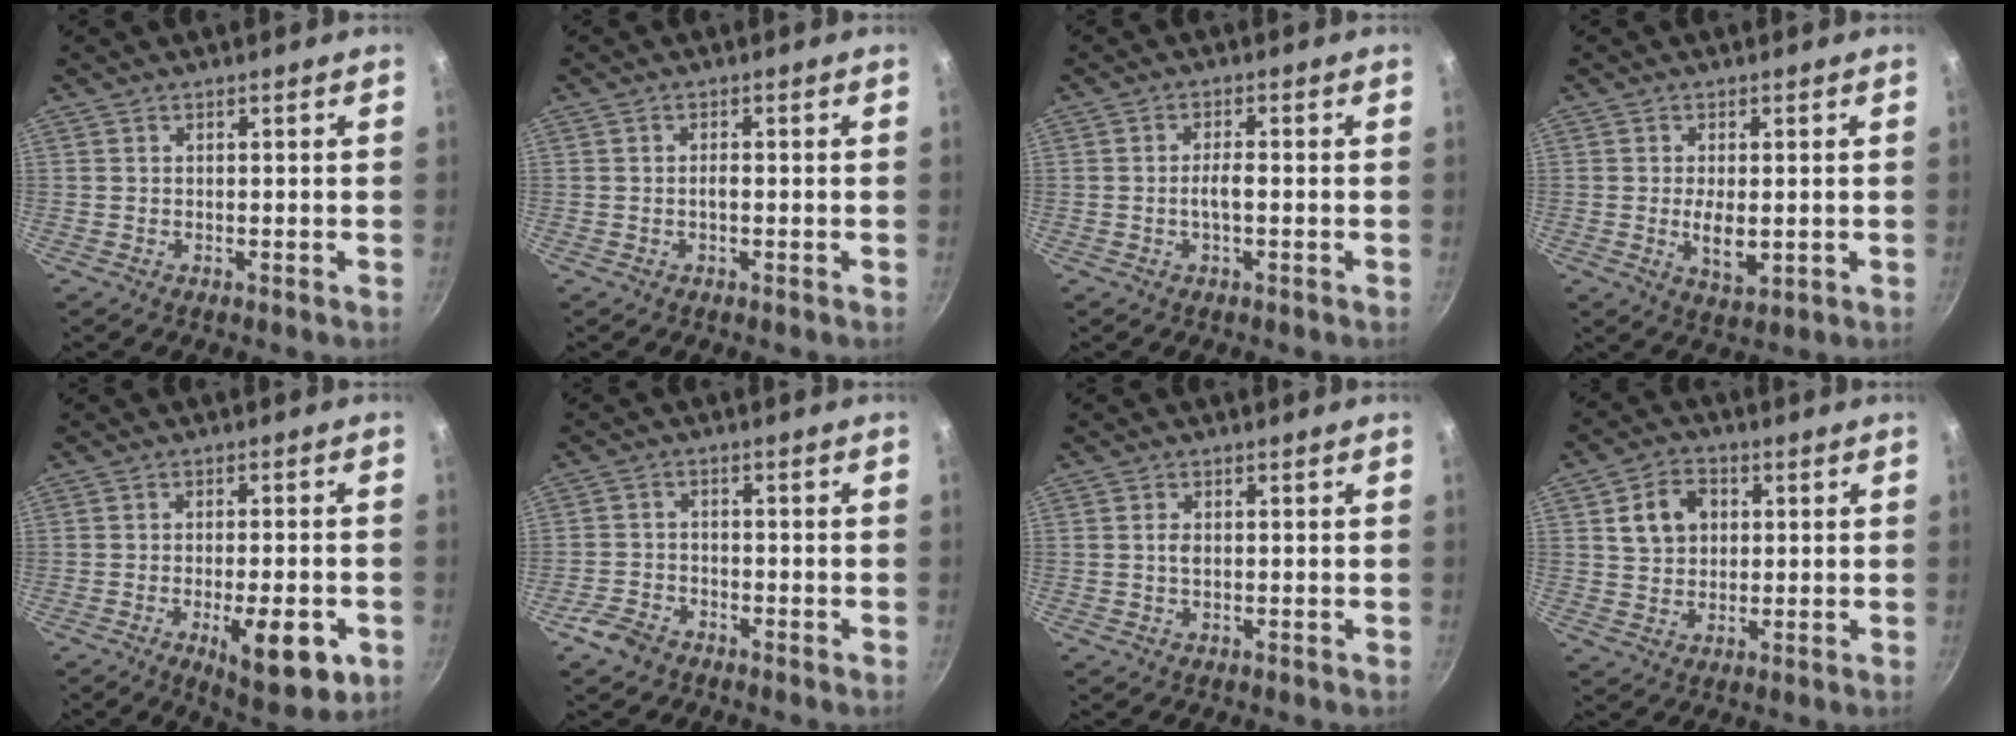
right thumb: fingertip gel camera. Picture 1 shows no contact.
{"total": 1.1, "force": [-0.3, 0.5, 1.0], "torque": [-0.017, 0.002, -0.005]}
{"total": 2.8, "force": [-0.5, 1.0, 2.5], "torque": [-0.054, 0.008, -0.010]}
{"total": 5.3, "force": [-0.4, 2.6, 4.6], "torque": [-0.080, -0.012, -0.003]}
{"total": 11.8, "force": [-4.2, 4.1, 10.3], "torque": [-0.139, 0.000, -0.054]}
{"total": 3.5, "force": [-2.6, 2.1, 1.2], "torque": [-0.022, 0.013, -0.047]}
{"total": 1.5, "force": [0.0, 0.9, 1.2], "torque": [-0.023, -0.001, 0.000]}
{"total": 8.2, "force": [2.1, 6.3, 4.7], "torque": [-0.059, 0.001, 0.036]}